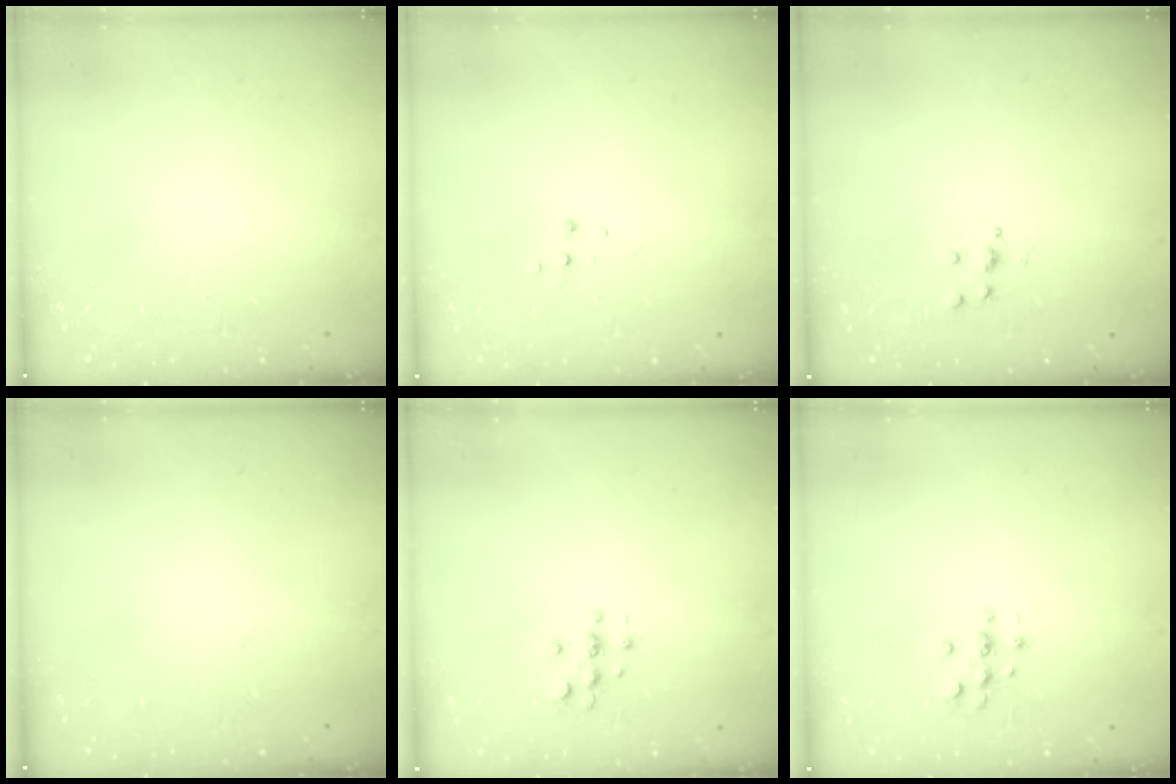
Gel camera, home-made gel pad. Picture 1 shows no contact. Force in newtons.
{"total": 3.9, "press": 3.9, "slide": 0.4}
{"total": 4.8, "press": 4.8, "slide": 0.5}
{"total": 0.0}
{"total": 2.8, "press": 2.8, "slide": 0.2}
{"total": 3.0, "press": 3.0, "slide": 0.3}